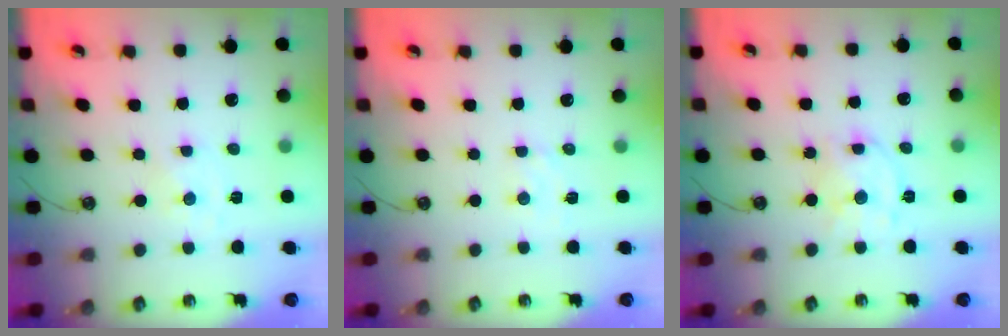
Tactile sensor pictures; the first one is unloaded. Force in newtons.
{"total": 3.4, "press": 3.4, "slide": 0.5}
{"total": 9.8, "press": 9.8, "slide": 0.8}